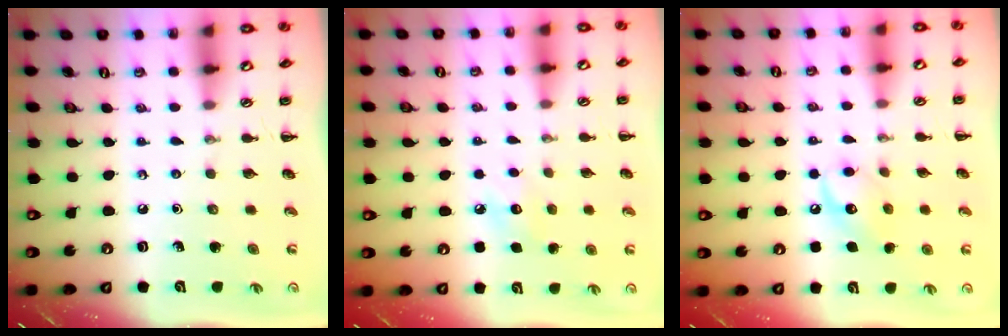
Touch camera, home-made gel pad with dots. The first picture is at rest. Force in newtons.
{"total": 7.6, "press": 7.4, "slide": 1.5}
{"total": 9.6, "press": 9.6, "slide": 0.4}